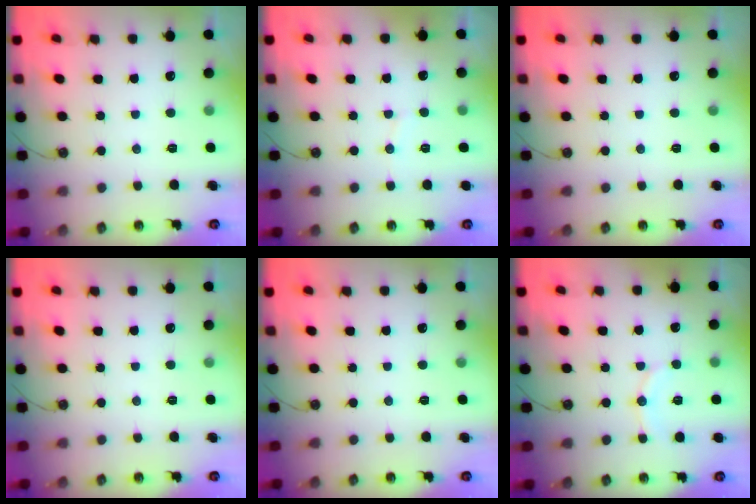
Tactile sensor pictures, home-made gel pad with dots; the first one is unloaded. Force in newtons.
{"total": 2.5, "press": 2.5, "slide": 0.2}
{"total": 0.0}
{"total": 0.0}
{"total": 0.0}
{"total": 8.4, "press": 7.9, "slide": 2.7}